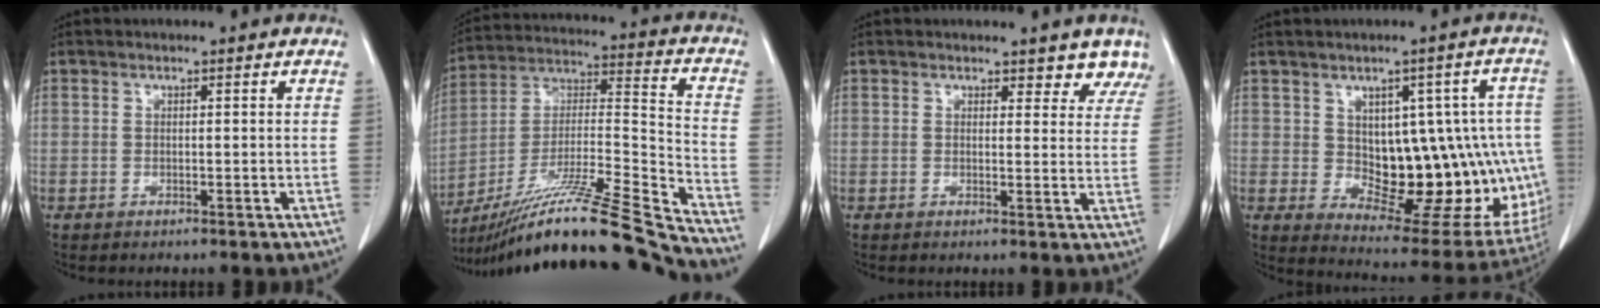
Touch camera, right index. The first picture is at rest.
{"total": 24.1, "force": [-21.2, -2.1, 11.3], "torque": [-0.187, -0.010, -0.360]}
{"total": 4.5, "force": [4.0, 2.1, 0.6], "torque": [0.022, -0.011, 0.026]}
{"total": 18.6, "force": [-0.8, 8.6, 16.5], "torque": [-0.151, 0.024, 0.020]}